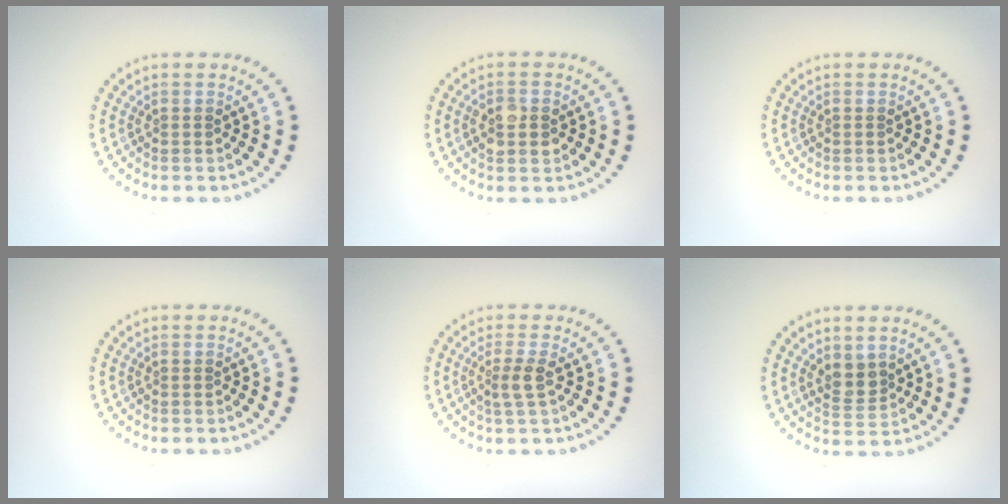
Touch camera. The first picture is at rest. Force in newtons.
{"total": 2.8, "press": 2.8, "slide": 0.1}
{"total": 0.0}
{"total": 0.0}
{"total": 1.7, "press": 1.4, "slide": 1.0}
{"total": 2.0, "press": 1.7, "slide": 1.0}